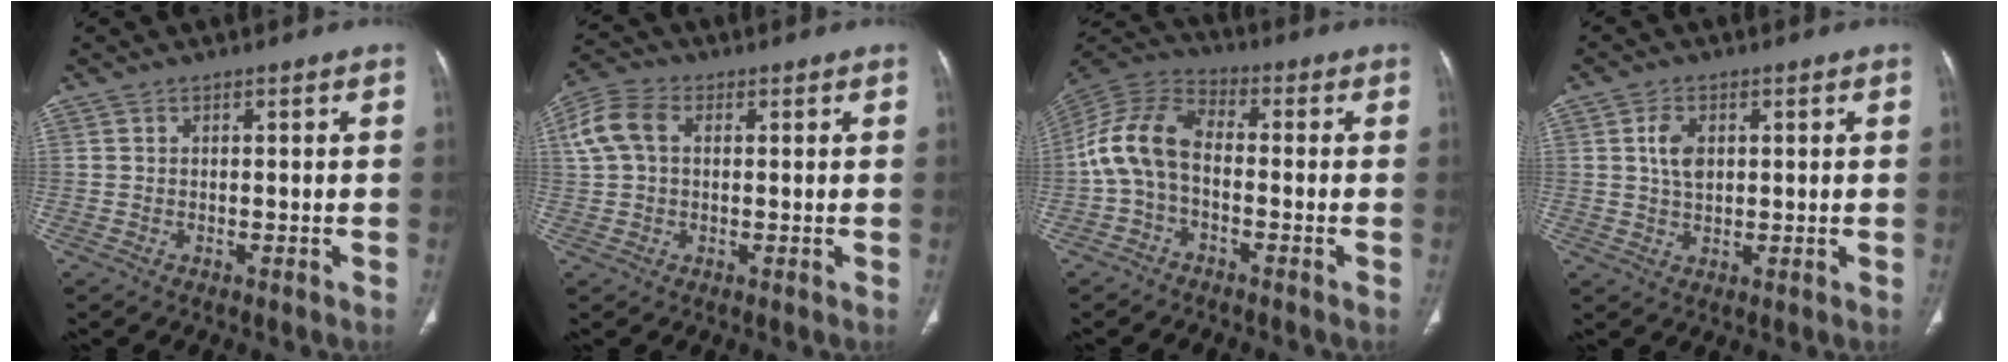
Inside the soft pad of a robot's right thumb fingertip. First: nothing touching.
{"total": 7.2, "force": [1.5, 5.0, 5.0], "torque": [-0.114, 0.023, 0.027]}
{"total": 10.8, "force": [-1.7, 6.6, 8.4], "torque": [-0.169, 0.036, -0.047]}
{"total": 4.7, "force": [1.1, 3.0, 3.4], "torque": [-0.056, -0.005, 0.019]}